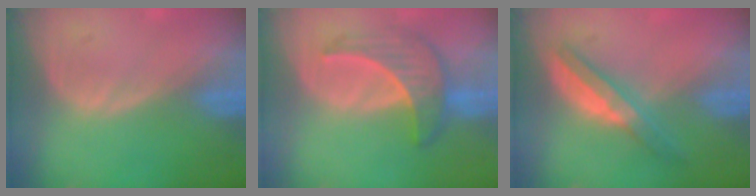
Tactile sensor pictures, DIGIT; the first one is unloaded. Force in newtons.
{"total": 6.7, "press": 6.4, "slide": 2.0}
{"total": 4.9, "press": 4.8, "slide": 0.7}